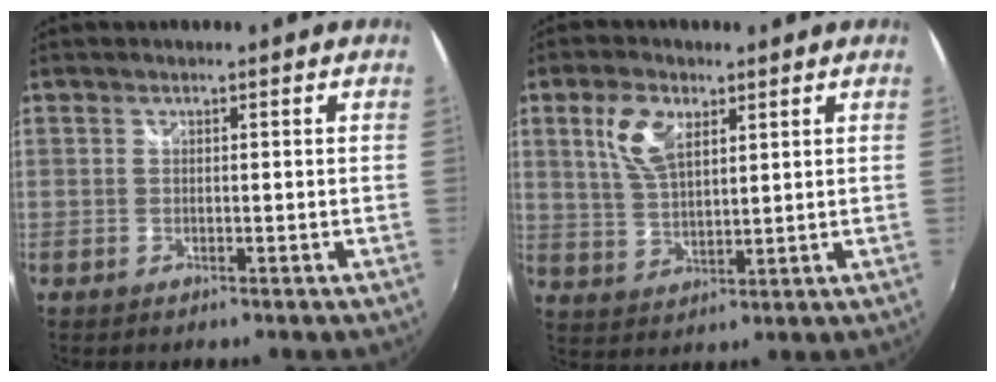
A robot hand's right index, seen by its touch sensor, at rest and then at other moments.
{"total": 7.8, "force": [3.5, 3.9, 5.7], "torque": [-0.116, 0.009, 0.071]}